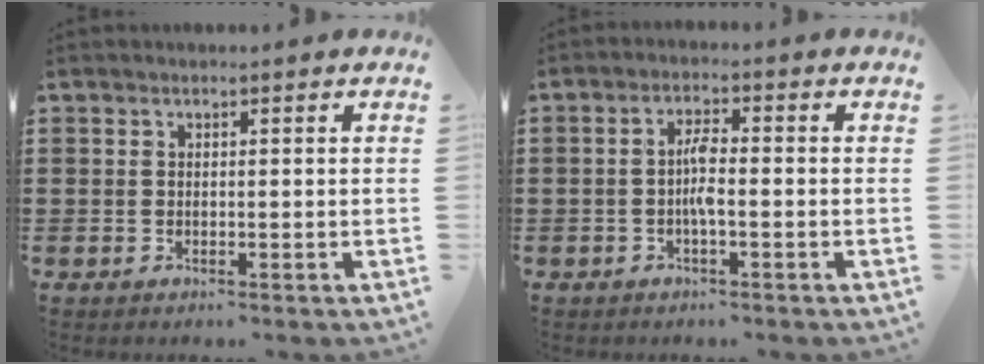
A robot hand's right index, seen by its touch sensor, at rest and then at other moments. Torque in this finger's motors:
{"motor_torque": [0.90, -0.45, 0.38, 0.14]}